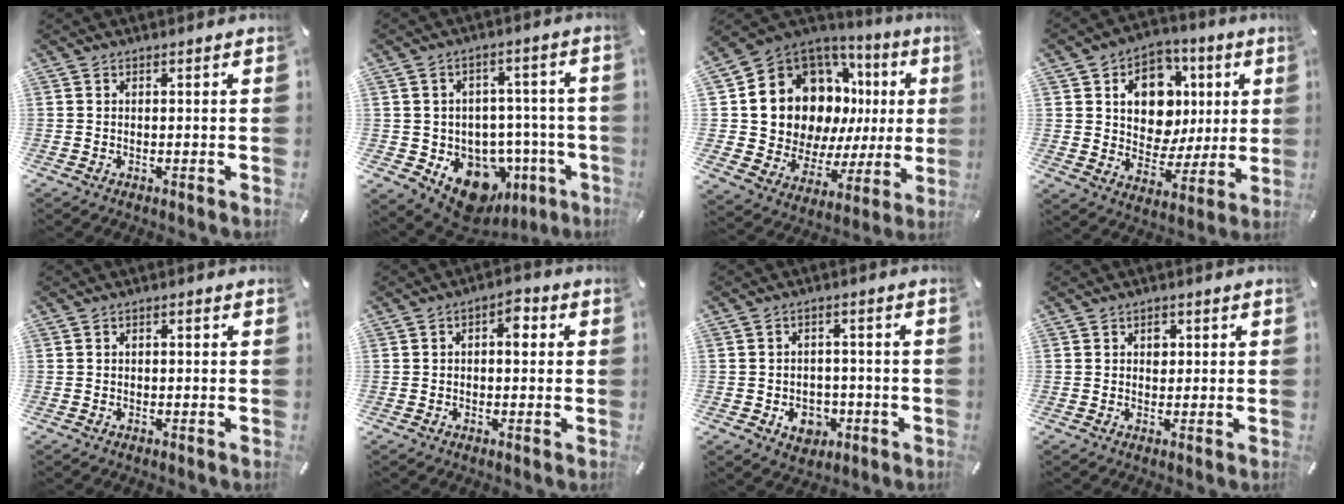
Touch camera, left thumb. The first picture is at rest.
{"total": 12.1, "force": [-5.6, 9.3, 5.4], "torque": [-0.073, 0.023, -0.078]}
{"total": 15.5, "force": [6.5, 11.8, 7.7], "torque": [-0.129, -0.074, 0.137]}
{"total": 13.6, "force": [3.2, 11.3, 6.7], "torque": [-0.095, -0.015, 0.066]}
{"total": 0.8, "force": [-0.2, 0.7, 0.5], "torque": [-0.009, 0.004, -0.005]}
{"total": 4.4, "force": [0.5, 2.8, 3.4], "torque": [-0.037, 0.001, -0.001]}
{"total": 6.5, "force": [-2.2, 5.5, 2.8], "torque": [-0.037, 0.012, -0.038]}
{"total": 2.5, "force": [0.5, 2.0, 1.4], "torque": [0.002, -0.006, 0.000]}